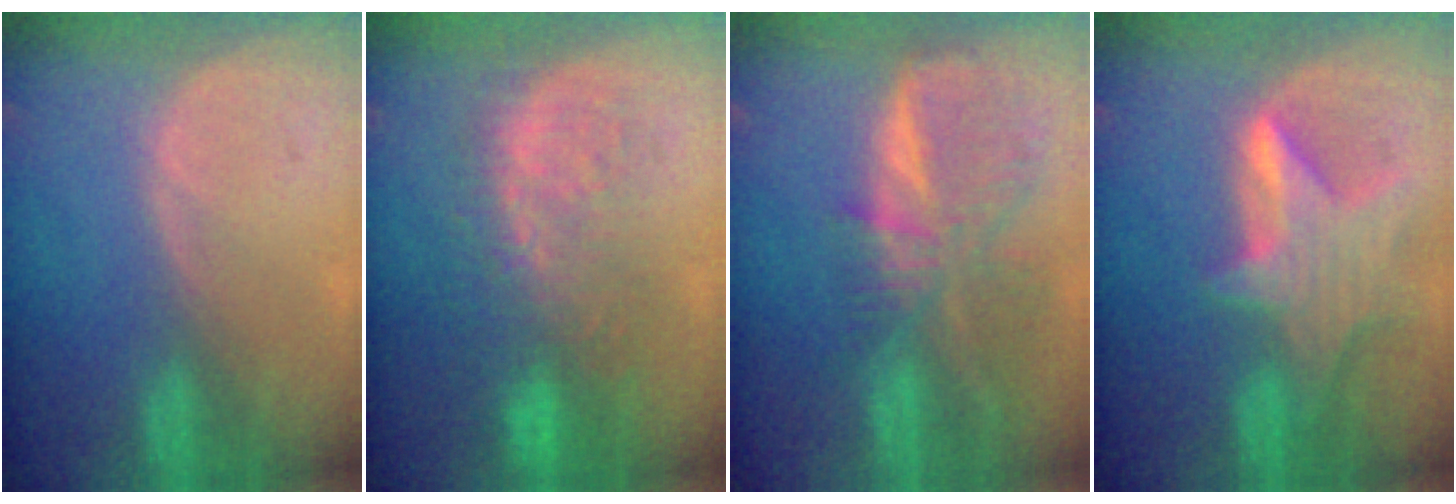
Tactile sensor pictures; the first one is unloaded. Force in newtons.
{"total": 9.7, "press": 8.9, "slide": 3.9}
{"total": 9.4, "press": 8.3, "slide": 4.6}
{"total": 8.0, "press": 7.2, "slide": 3.4}